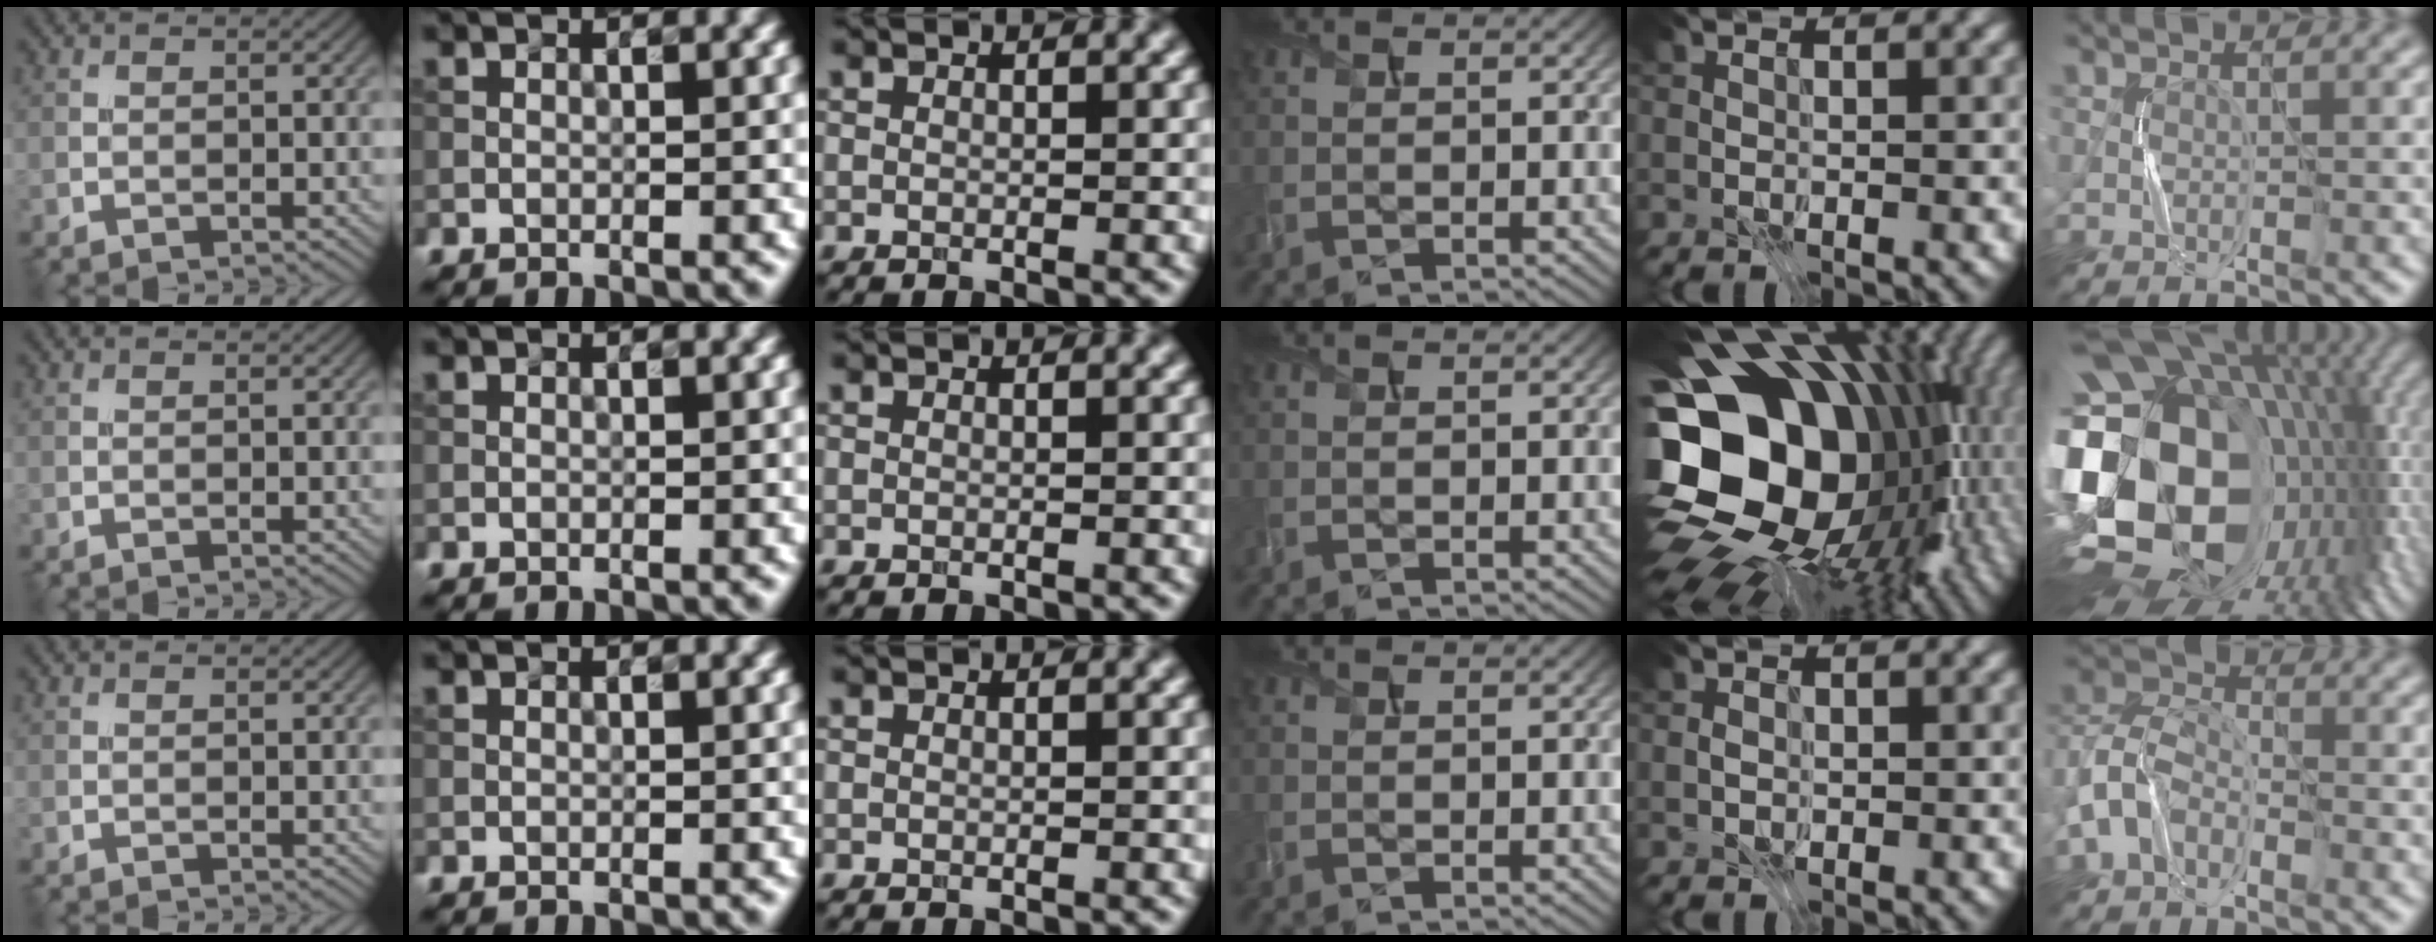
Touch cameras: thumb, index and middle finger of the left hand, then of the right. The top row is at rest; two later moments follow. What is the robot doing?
{"motion": "press", "object": "stapler"}